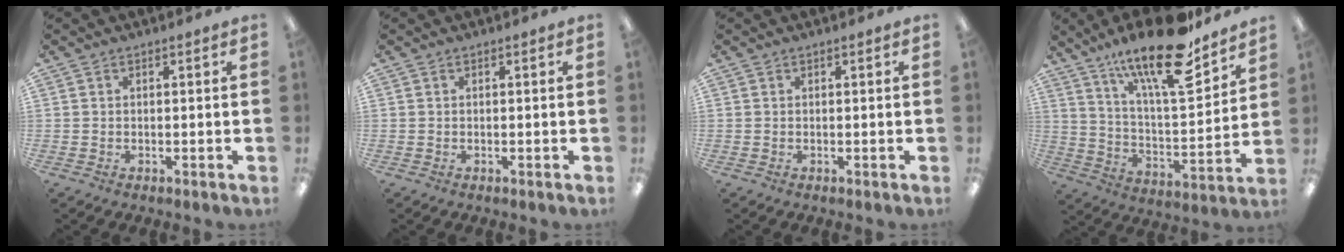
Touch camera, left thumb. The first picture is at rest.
{"total": 0.0}
{"total": 0.0}
{"total": 21.2, "force": [15.4, 6.0, 13.2], "torque": [-0.216, -0.104, 0.255]}